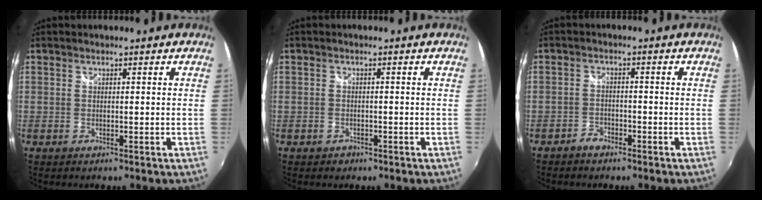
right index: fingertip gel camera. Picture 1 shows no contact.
{"total": 1.8, "force": [-1.1, 1.4, 0.4], "torque": [-0.011, -0.002, -0.015]}
{"total": 2.5, "force": [-2.1, 1.2, 0.4], "torque": [-0.016, 0.004, -0.040]}